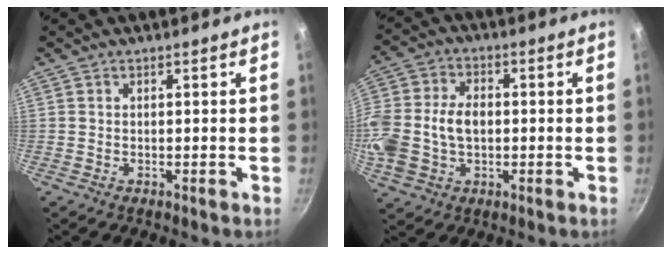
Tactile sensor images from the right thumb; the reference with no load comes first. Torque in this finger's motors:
{"motor_torque": [1.08, 2.53, 1.37, -0.61, 0.12]}